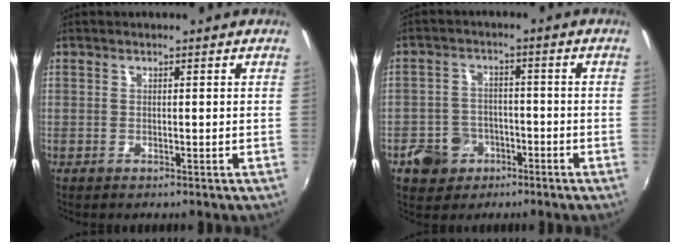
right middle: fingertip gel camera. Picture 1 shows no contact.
{"total": 7.7, "force": [-3.8, 6.4, 2.1], "torque": [-0.063, 0.015, -0.054]}